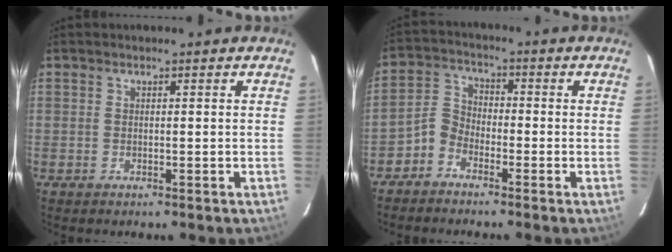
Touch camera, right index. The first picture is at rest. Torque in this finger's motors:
{"motor_torque": [0.11, -0.17, -0.23, -0.17]}